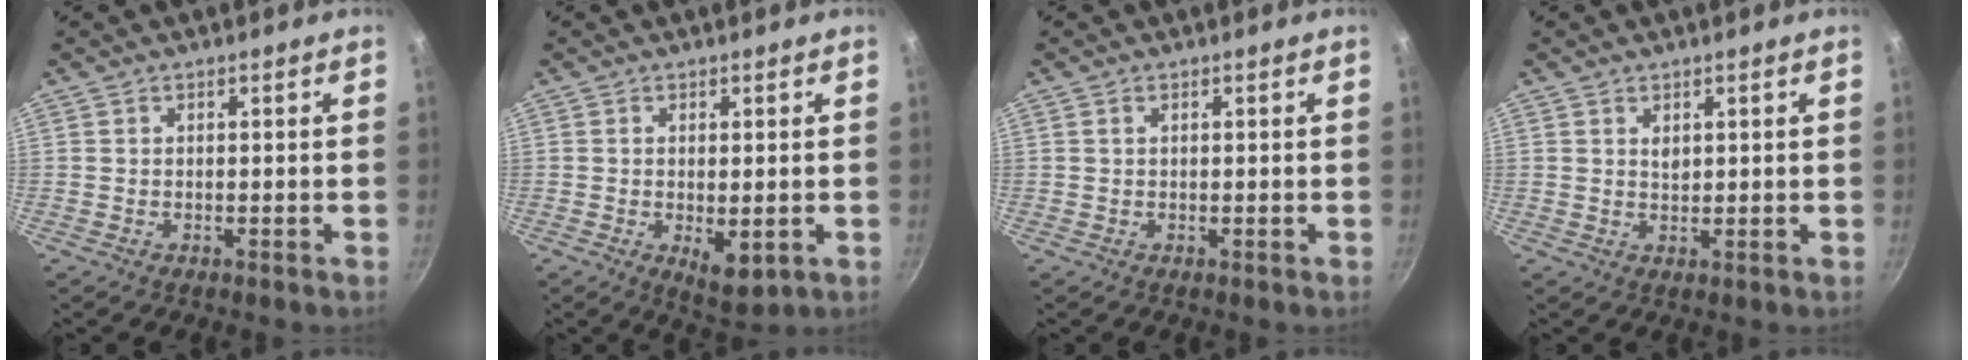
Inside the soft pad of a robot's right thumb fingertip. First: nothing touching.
{"total": 5.3, "force": [-1.0, 2.3, 4.6], "torque": [-0.067, -0.015, -0.004]}
{"total": 0.6, "force": [0.3, 0.4, 0.4], "torque": [-0.007, 0.002, 0.004]}
{"total": 1.6, "force": [0.8, 0.9, 1.1], "torque": [-0.014, -0.005, 0.014]}